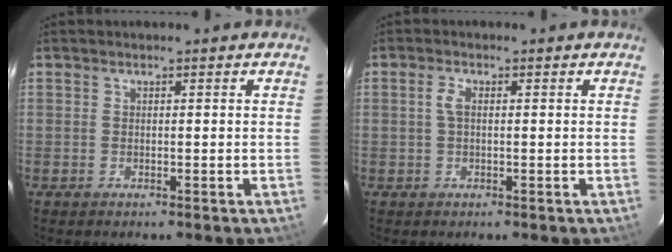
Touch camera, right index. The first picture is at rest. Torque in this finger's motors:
{"motor_torque": [0.21, 0.00, 0.15, 0.05]}